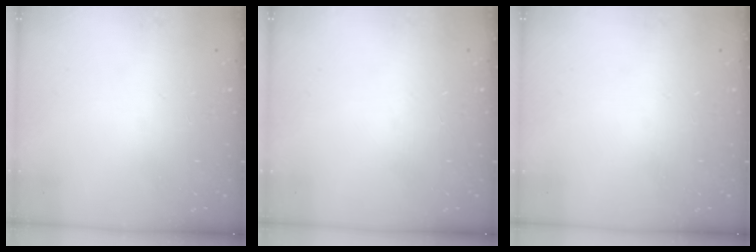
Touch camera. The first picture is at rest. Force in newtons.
{"total": 0.0}
{"total": 0.0}